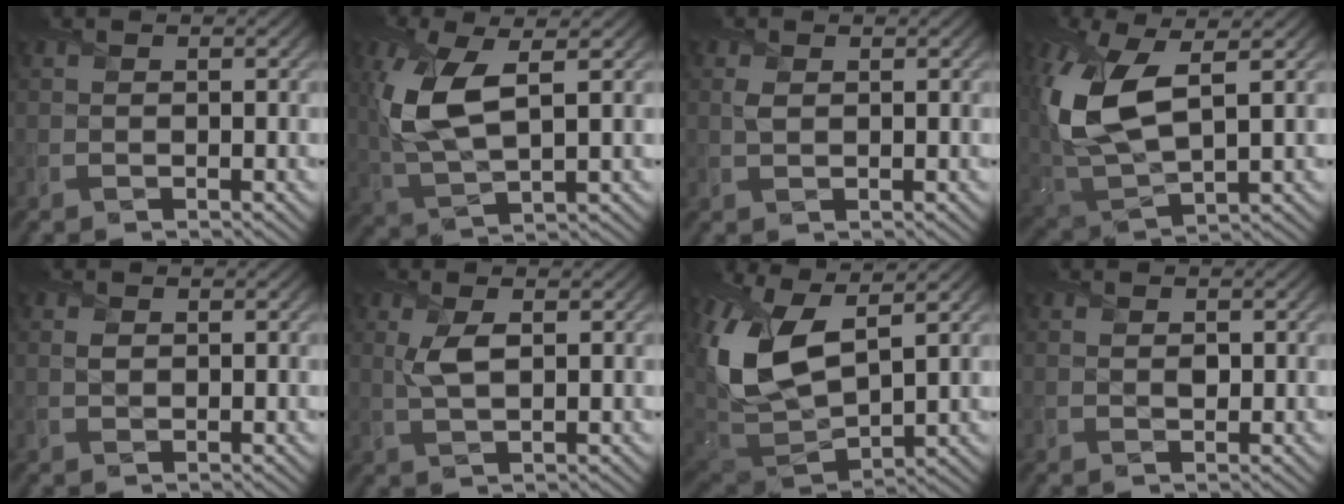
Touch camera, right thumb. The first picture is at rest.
{"total": 9.9, "force": [2.2, 4.3, 8.7], "torque": [-0.210, 0.000, 0.042]}
{"total": 1.0, "force": [0.4, 0.6, 0.7], "torque": [-0.020, -0.002, 0.011]}
{"total": 12.9, "force": [3.3, 6.2, 10.8], "torque": [-0.270, -0.001, 0.065]}
{"total": 0.7, "force": [0.1, 0.6, 0.2], "torque": [-0.005, -0.004, 0.007]}
{"total": 3.2, "force": [0.9, 1.2, 2.8], "torque": [-0.067, -0.001, 0.021]}
{"total": 15.9, "force": [5.4, 8.0, 12.6], "torque": [-0.312, 0.004, 0.107]}
{"total": 0.7, "force": [0.1, 0.6, 0.3], "torque": [-0.002, -0.005, 0.006]}